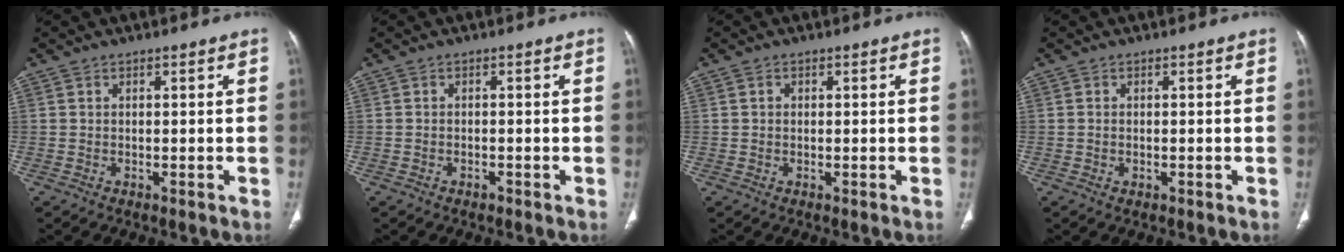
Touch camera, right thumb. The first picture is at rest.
{"total": 0.8, "force": [-0.6, 0.5, 0.3], "torque": [-0.008, 0.003, -0.010]}
{"total": 0.7, "force": [0.2, 0.6, 0.3], "torque": [-0.005, 0.001, 0.004]}
{"total": 0.8, "force": [-0.2, 0.5, 0.6], "torque": [-0.015, 0.003, -0.003]}